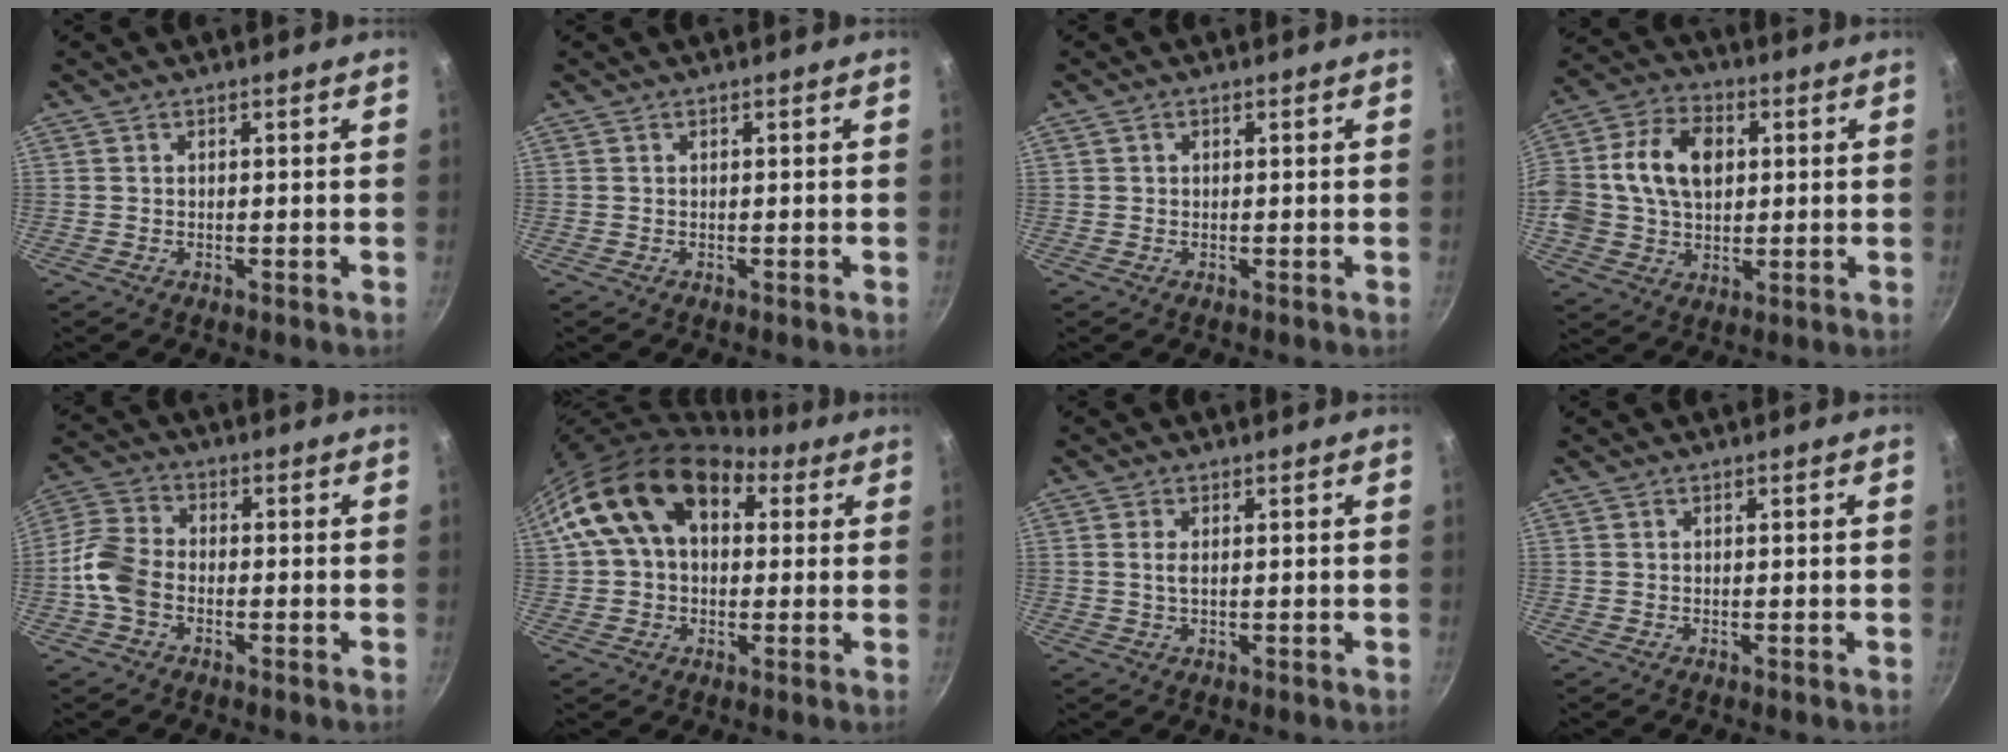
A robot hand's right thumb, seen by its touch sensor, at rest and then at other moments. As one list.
[{"total": 0.0}, {"total": 0.8, "force": [0.2, 0.7, 0.3], "torque": [-0.005, 0.005, 0.003]}, {"total": 15.4, "force": [2.5, 11.0, 10.4], "torque": [-0.175, 0.017, 0.031]}, {"total": 8.1, "force": [-2.3, 5.5, 5.4], "torque": [-0.109, 0.027, -0.060]}, {"total": 17.3, "force": [5.3, 11.7, 11.6], "torque": [-0.175, 0.027, 0.077]}, {"total": 1.9, "force": [0.3, 1.0, 1.6], "torque": [-0.033, 0.000, 0.006]}, {"total": 0.0}]